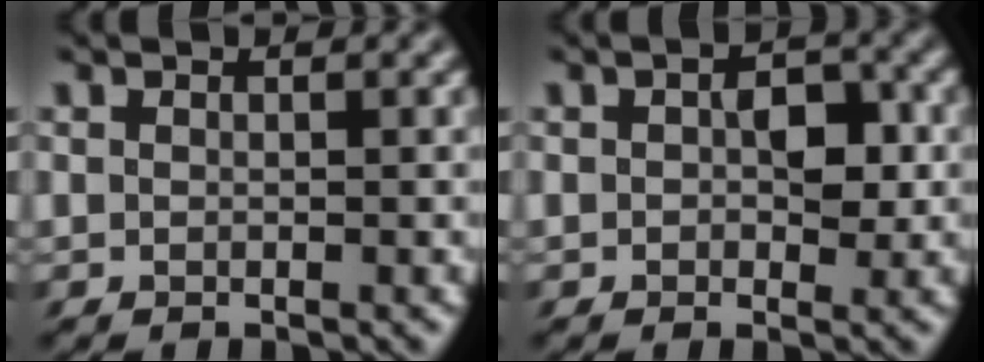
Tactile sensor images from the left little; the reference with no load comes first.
{"total": 4.1, "force": [-0.1, 2.5, 3.2], "torque": [-0.050, 0.003, -0.002]}